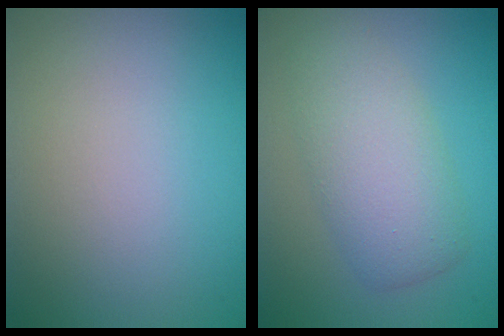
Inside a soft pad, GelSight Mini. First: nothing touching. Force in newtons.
{"total": 4.8, "press": 4.8, "slide": 0.0}